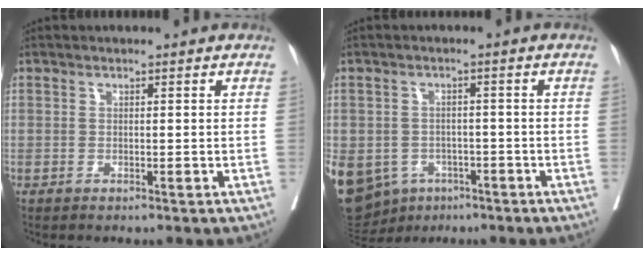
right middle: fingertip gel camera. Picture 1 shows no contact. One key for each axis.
{"total": 20.4, "fx": -8.8, "fy": 16.4, "fz": 8.3, "tx": -0.271, "ty": -0.005, "tz": -0.118}